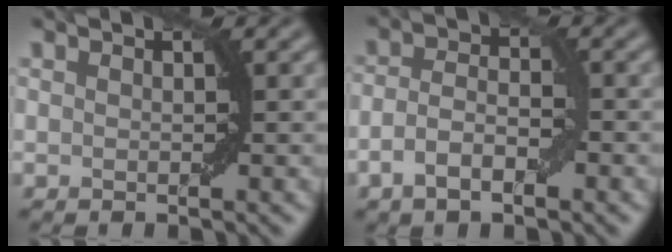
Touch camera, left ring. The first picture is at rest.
{"total": 3.3, "force": [-1.5, 1.5, 2.6], "torque": [-0.048, 0.002, -0.031]}